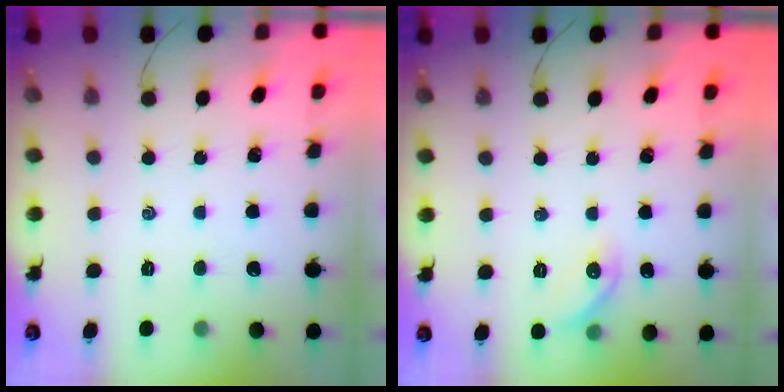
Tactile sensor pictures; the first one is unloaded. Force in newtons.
{"total": 6.8, "press": 6.7, "slide": 0.9}